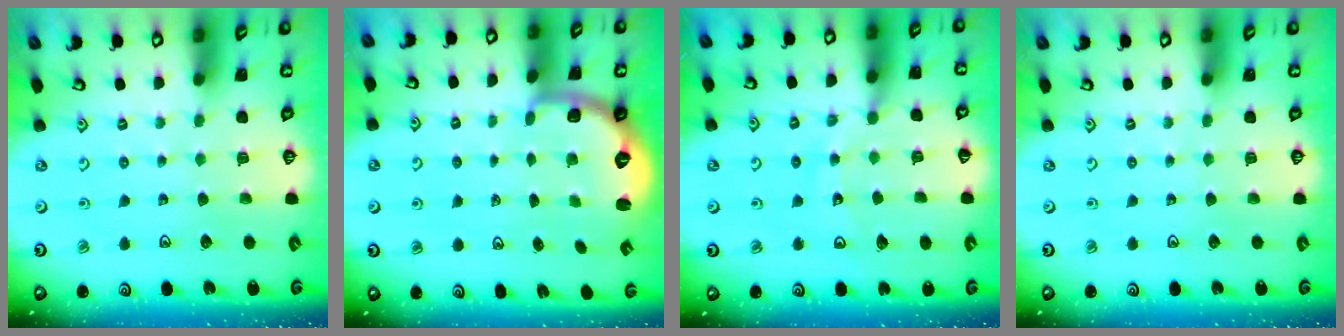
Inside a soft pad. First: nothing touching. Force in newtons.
{"total": 2.6, "press": 1.6, "slide": 2.1}
{"total": 11.5, "press": 11.4, "slide": 1.3}
{"total": 0.0}